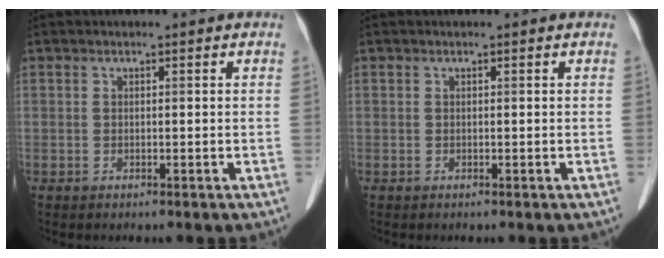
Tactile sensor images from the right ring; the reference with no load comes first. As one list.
[{"total": 0.0}]